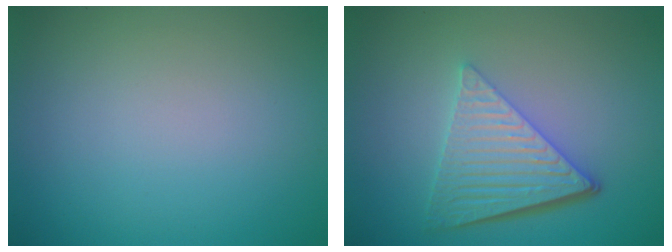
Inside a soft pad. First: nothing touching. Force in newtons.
{"total": 6.2, "press": 4.4, "slide": 4.4}